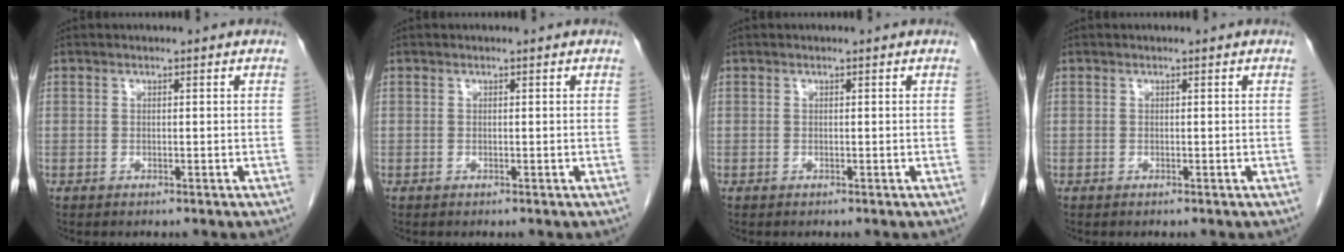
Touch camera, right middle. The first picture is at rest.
{"total": 0.0}
{"total": 0.0}
{"total": 0.0}